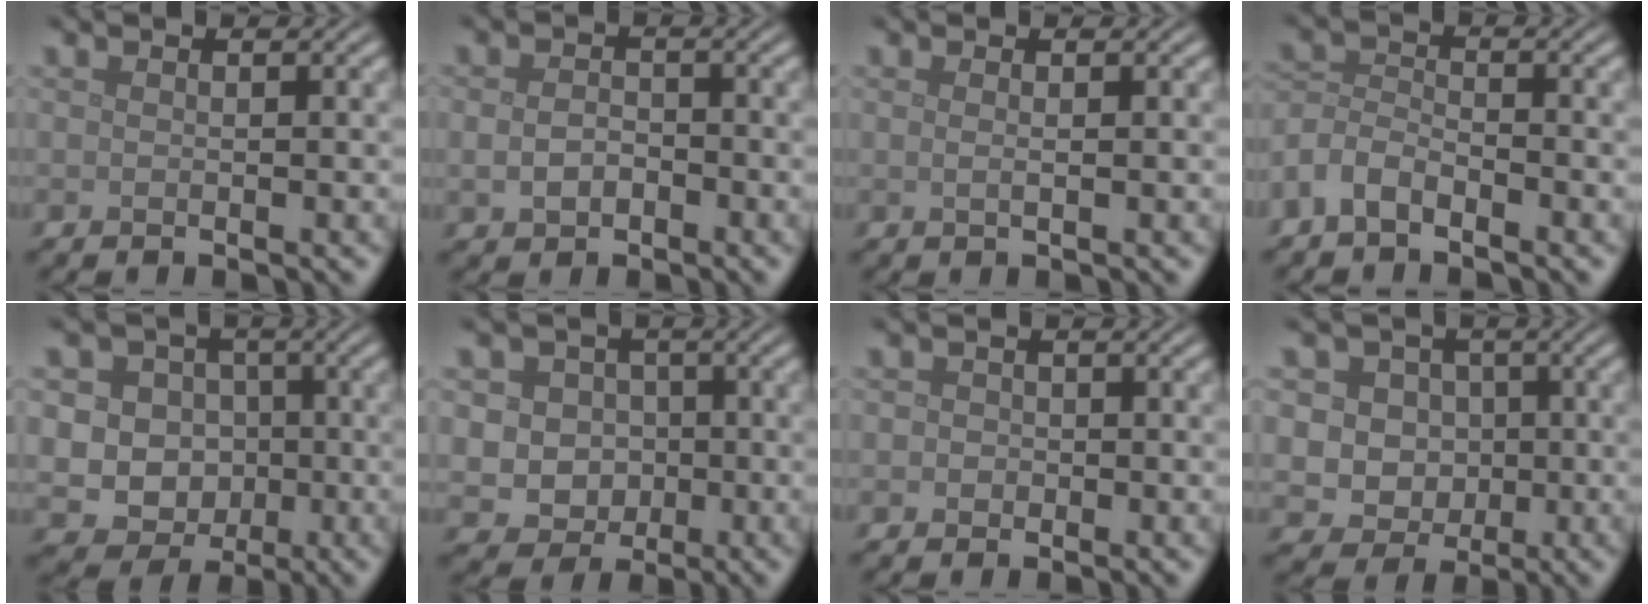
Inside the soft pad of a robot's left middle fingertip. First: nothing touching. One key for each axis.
{"total": 2.0, "fx": -0.6, "fy": 1.5, "fz": 1.2, "tx": -0.027, "ty": -0.002, "tz": -0.013}
{"total": 0.9, "fx": 0.2, "fy": 0.4, "fz": 0.8, "tx": -0.010, "ty": -0.001, "tz": -0.001}
{"total": 3.2, "fx": -2.3, "fy": 1.6, "fz": 1.6, "tx": -0.034, "ty": 0.005, "tz": -0.057}
{"total": 9.1, "fx": -0.1, "fy": 8.4, "fz": 3.6, "tx": -0.063, "ty": 0.028, "tz": -0.033}
{"total": 5.2, "fx": 0.2, "fy": 4.7, "fz": 2.1, "tx": -0.021, "ty": 0.020, "tz": -0.014}
{"total": 1.0, "fx": -0.1, "fy": 1.0, "fz": 0.3, "tx": 0.003, "ty": -0.002, "tz": -0.006}
{"total": 6.4, "fx": 1.1, "fy": 5.7, "fz": 2.6, "tx": -0.036, "ty": 0.022, "tz": 0.003}